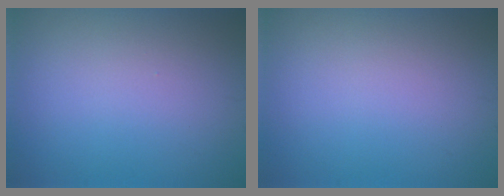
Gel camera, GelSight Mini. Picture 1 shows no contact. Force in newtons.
{"total": 0.0}